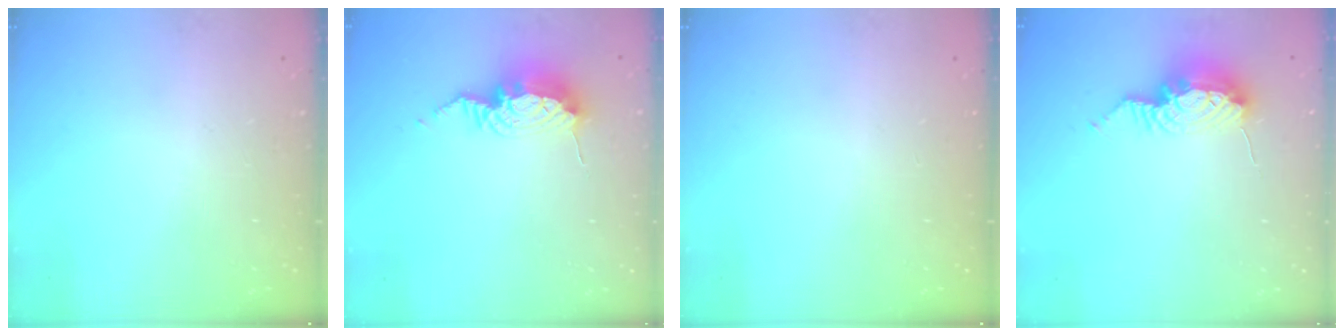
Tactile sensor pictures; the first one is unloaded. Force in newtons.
{"total": 10.9, "press": 10.8, "slide": 1.3}
{"total": 0.0}
{"total": 15.7, "press": 11.6, "slide": 10.6}